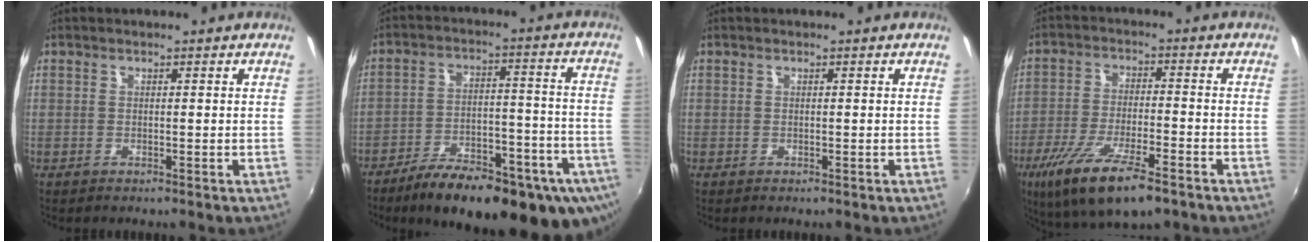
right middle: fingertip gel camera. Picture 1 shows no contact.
{"total": 25.7, "force": [-17.6, 9.3, 16.2], "torque": [-0.245, -0.026, -0.230]}
{"total": 0.0}
{"total": 15.4, "force": [-9.6, 4.0, 11.4], "torque": [-0.229, -0.042, -0.170]}